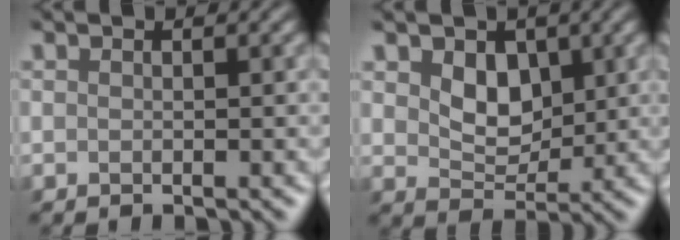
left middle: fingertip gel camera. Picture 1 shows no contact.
{"total": 3.1, "force": [1.3, 2.2, 1.8], "torque": [-0.037, -0.004, 0.015]}